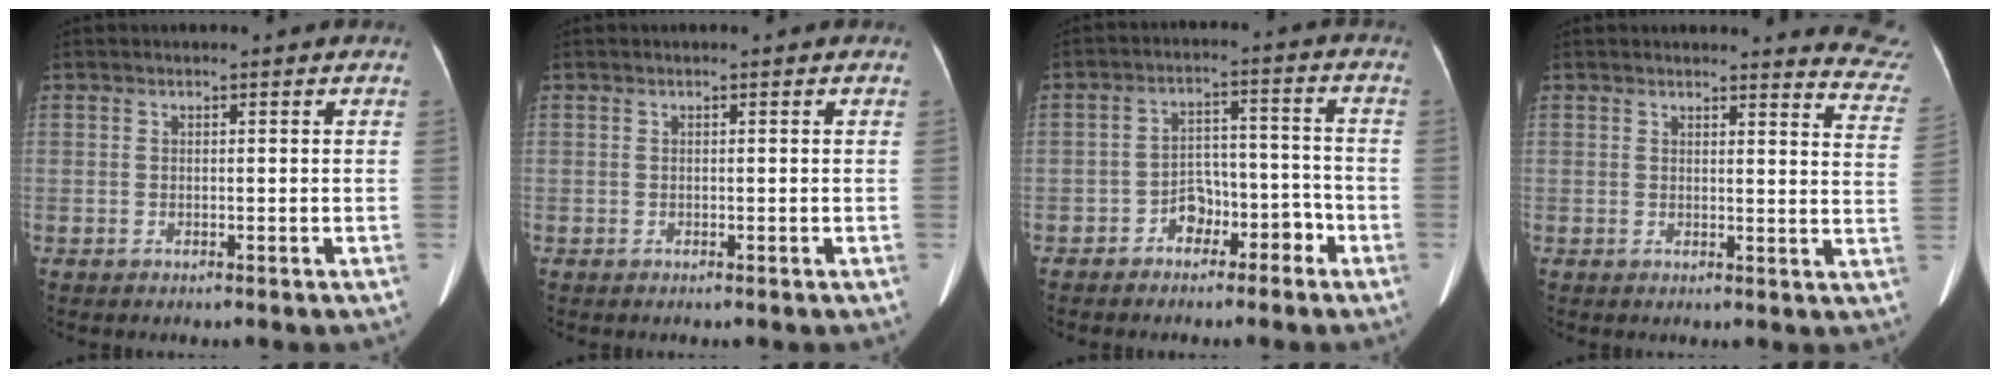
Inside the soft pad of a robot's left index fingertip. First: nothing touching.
{"total": 0.0}
{"total": 5.6, "force": [-3.5, 3.4, 2.8], "torque": [-0.039, 0.034, -0.055]}
{"total": 9.5, "force": [9.5, 0.3, 0.5], "torque": [0.023, -0.092, 0.066]}